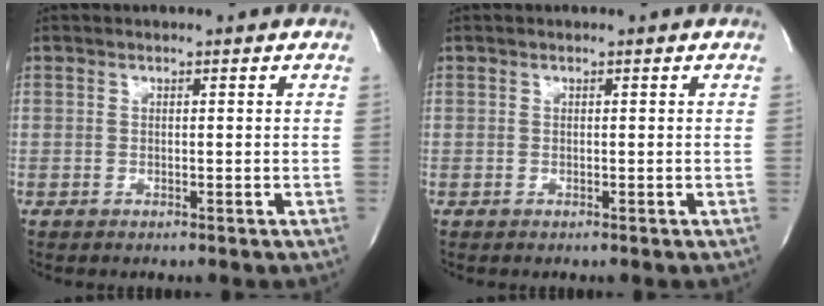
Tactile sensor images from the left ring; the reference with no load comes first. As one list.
[{"total": 0.0}]